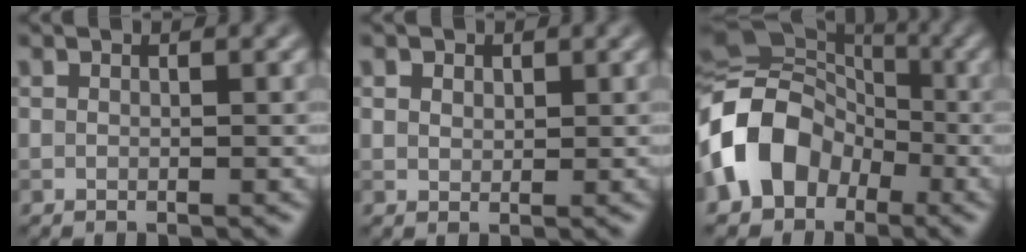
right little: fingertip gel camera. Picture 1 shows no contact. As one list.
[{"total": 2.0, "force": [1.3, 1.4, 0.8], "torque": [-0.019, 0.004, 0.016]}, {"total": 11.4, "force": [-3.5, 8.9, 6.2], "torque": [-0.125, -0.003, -0.083]}]